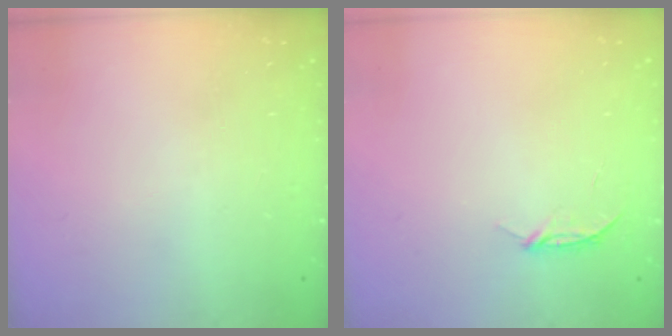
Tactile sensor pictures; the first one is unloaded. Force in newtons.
{"total": 3.9, "press": 3.9, "slide": 0.5}